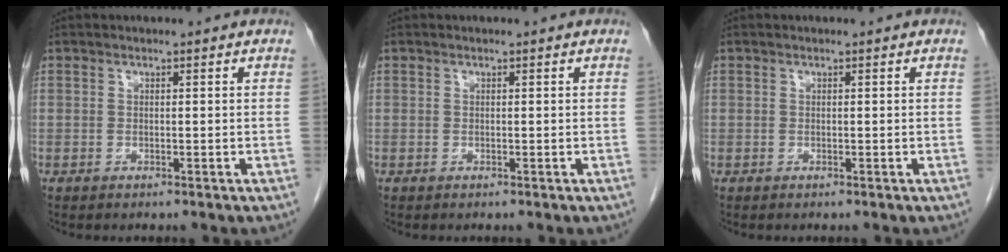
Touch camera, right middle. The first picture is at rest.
{"total": 0.0}
{"total": 0.0}